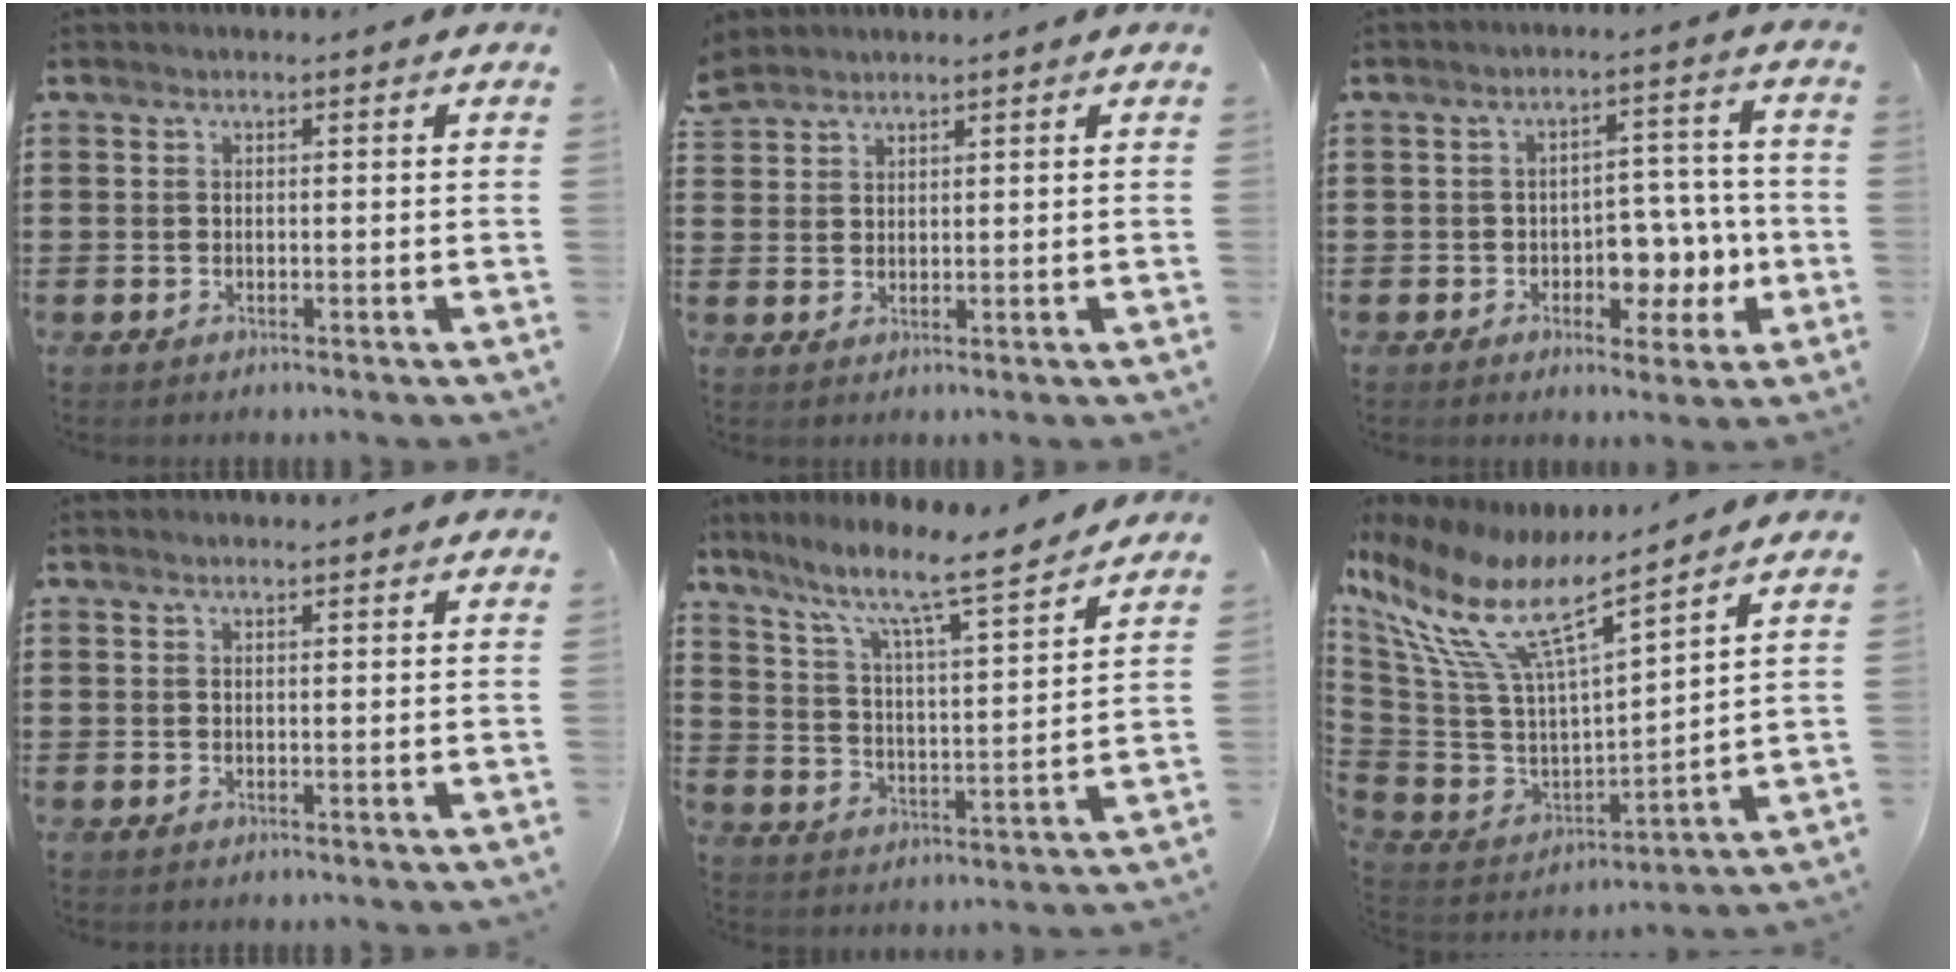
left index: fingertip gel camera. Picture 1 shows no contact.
{"total": 2.5, "force": [2.4, 0.8, 0.0], "torque": [-0.006, 0.001, 0.048]}
{"total": 6.1, "force": [-1.7, 4.3, 4.1], "torque": [-0.062, 0.008, -0.034]}
{"total": 0.5, "force": [0.4, 0.0, 0.3], "torque": [-0.007, -0.001, 0.009]}
{"total": 8.9, "force": [7.5, 0.3, 4.8], "torque": [-0.115, -0.055, 0.118]}
{"total": 12.4, "force": [7.5, 3.7, 9.2], "torque": [-0.219, -0.049, 0.125]}